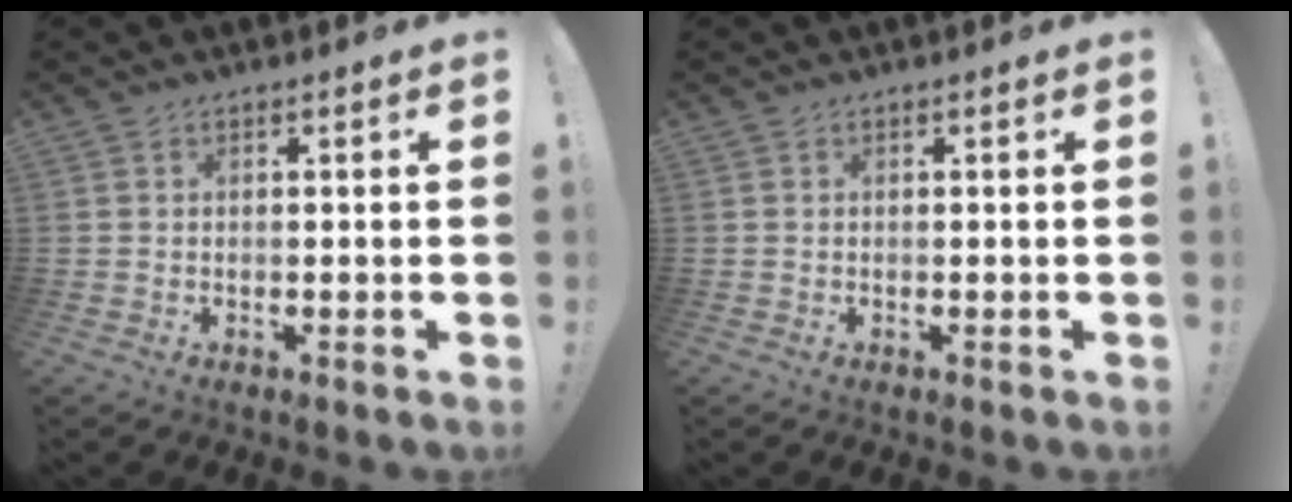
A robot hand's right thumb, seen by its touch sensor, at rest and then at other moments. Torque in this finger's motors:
{"motor_torque": [0.00, 0.00, -0.07, 0.07, 0.01]}